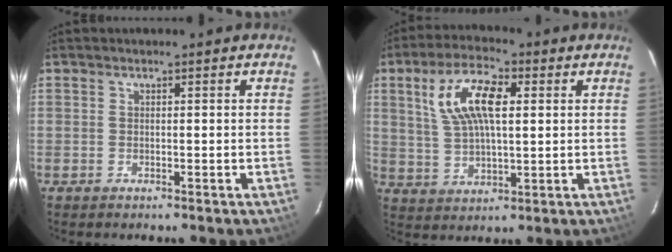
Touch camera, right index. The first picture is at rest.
{"total": 12.3, "force": [3.6, 5.2, 10.5], "torque": [-0.208, 0.020, 0.073]}